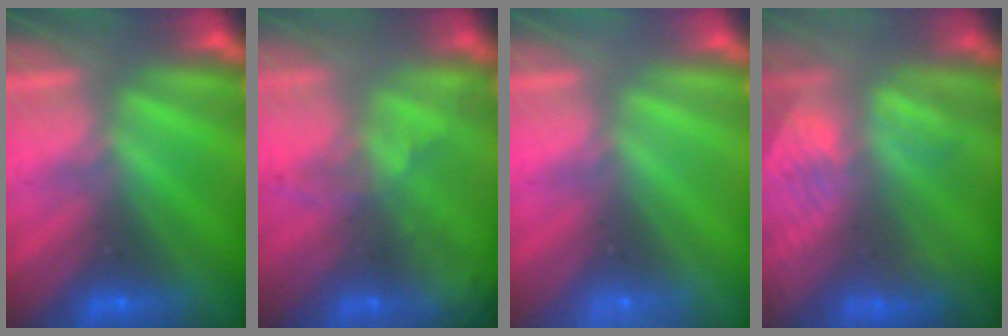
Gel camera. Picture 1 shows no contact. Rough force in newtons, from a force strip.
{"total": 7.6}
{"total": 2.3}
{"total": 3.7}